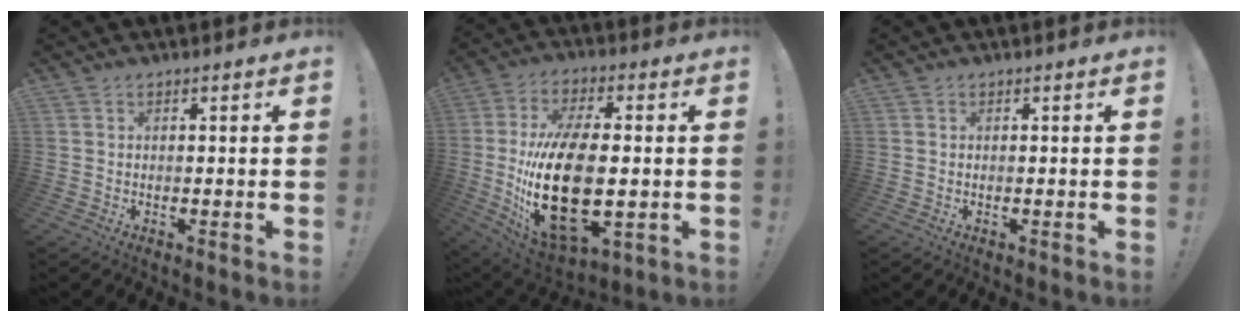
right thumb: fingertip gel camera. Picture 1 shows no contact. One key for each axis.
{"total": 25.5, "fx": -2.1, "fy": 12.8, "fz": 22.0, "tx": -0.448, "ty": -0.012, "tz": -0.029}
{"total": 0.0}